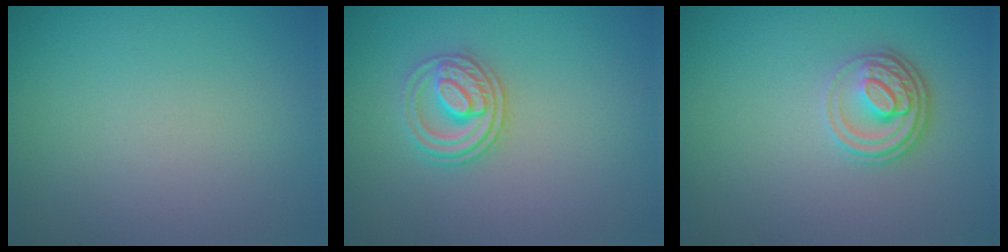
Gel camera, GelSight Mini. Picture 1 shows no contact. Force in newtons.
{"total": 2.8, "press": 2.6, "slide": 1.1}
{"total": 3.4, "press": 2.6, "slide": 2.3}